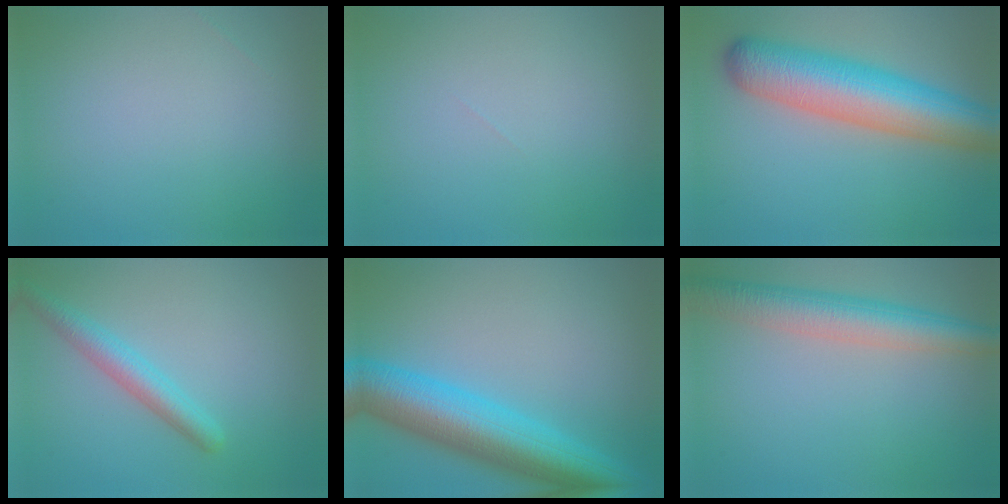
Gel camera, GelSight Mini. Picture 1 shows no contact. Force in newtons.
{"total": 0.0}
{"total": 9.0, "press": 8.9, "slide": 0.3}
{"total": 2.9, "press": 2.9, "slide": 0.2}
{"total": 9.7, "press": 9.7, "slide": 0.3}
{"total": 5.5, "press": 5.5, "slide": 0.4}